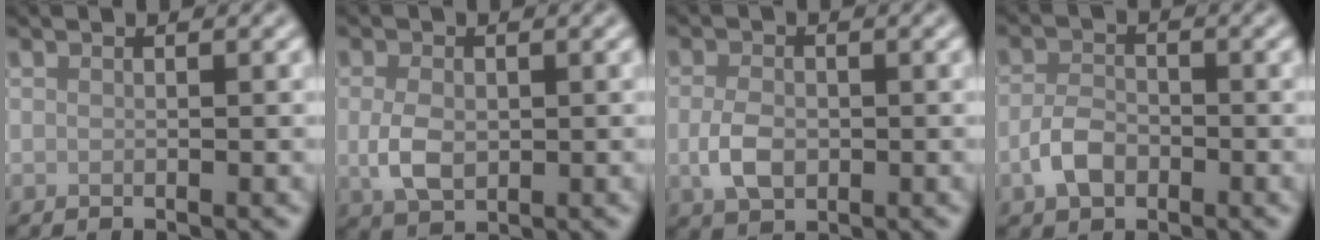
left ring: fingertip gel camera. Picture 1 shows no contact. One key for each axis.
{"total": 3.2, "fx": -0.1, "fy": 2.2, "fz": 2.4, "tx": -0.051, "ty": -0.003, "tz": 0.000}
{"total": 3.0, "fx": -0.4, "fy": 2.1, "fz": 2.1, "tx": -0.045, "ty": -0.004, "tz": -0.010}
{"total": 2.9, "fx": -1.2, "fy": 2.0, "fz": 1.8, "tx": -0.036, "ty": 0.002, "tz": -0.028}